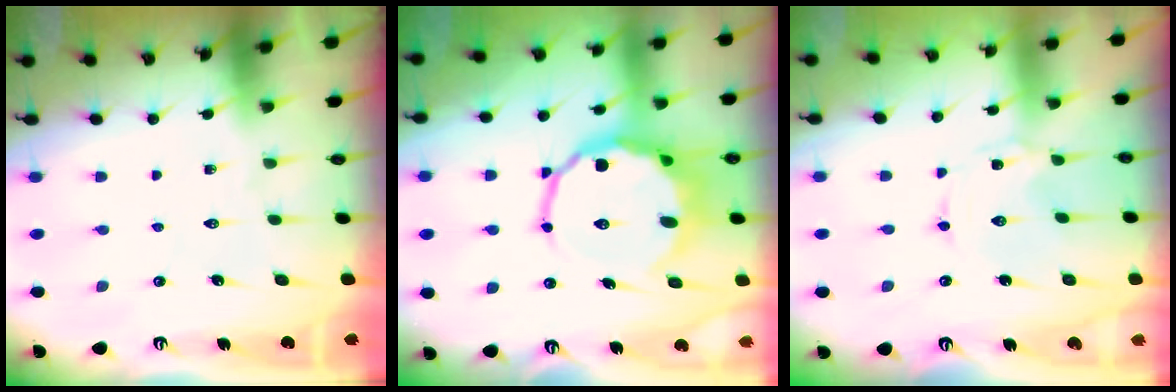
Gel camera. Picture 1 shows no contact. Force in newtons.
{"total": 13.1, "press": 12.6, "slide": 3.7}
{"total": 0.0}